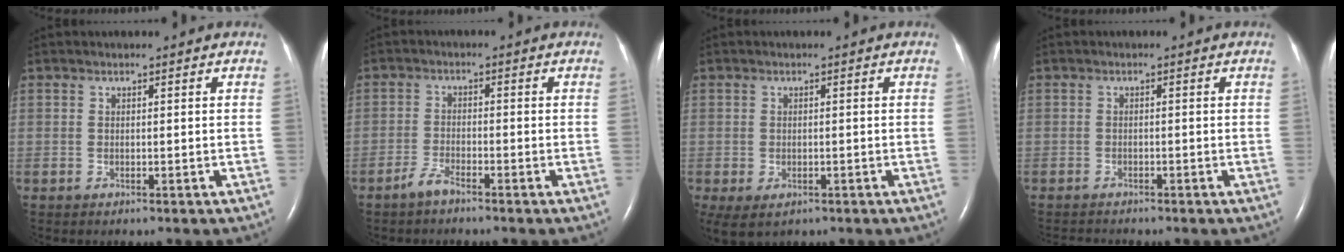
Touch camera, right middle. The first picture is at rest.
{"total": 2.6, "force": [-2.2, 0.3, 1.2], "torque": [-0.033, -0.003, -0.046]}
{"total": 5.2, "force": [-2.6, 3.2, 3.1], "torque": [-0.066, -0.010, -0.036]}
{"total": 2.2, "force": [-2.2, 0.2, 0.3], "torque": [-0.007, -0.010, -0.034]}